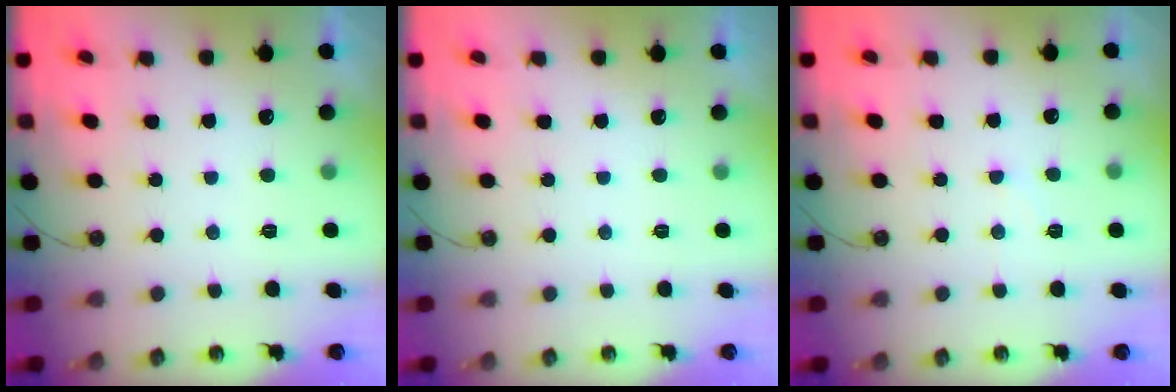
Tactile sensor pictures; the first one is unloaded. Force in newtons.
{"total": 0.0}
{"total": 5.4, "press": 5.3, "slide": 0.6}